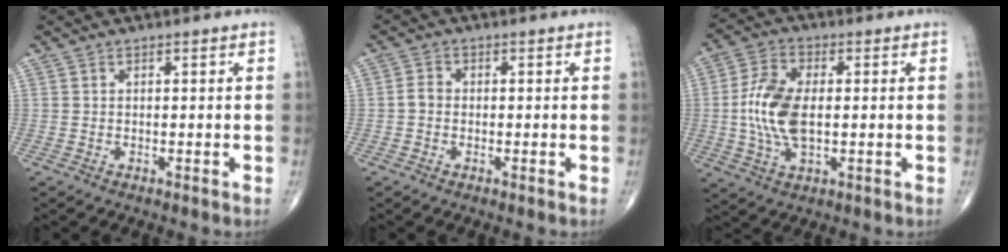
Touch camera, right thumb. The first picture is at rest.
{"total": 2.0, "force": [-0.4, 1.6, 1.1], "torque": [-0.016, 0.006, -0.012]}
{"total": 11.4, "force": [-0.2, 6.1, 9.6], "torque": [-0.203, 0.006, -0.002]}